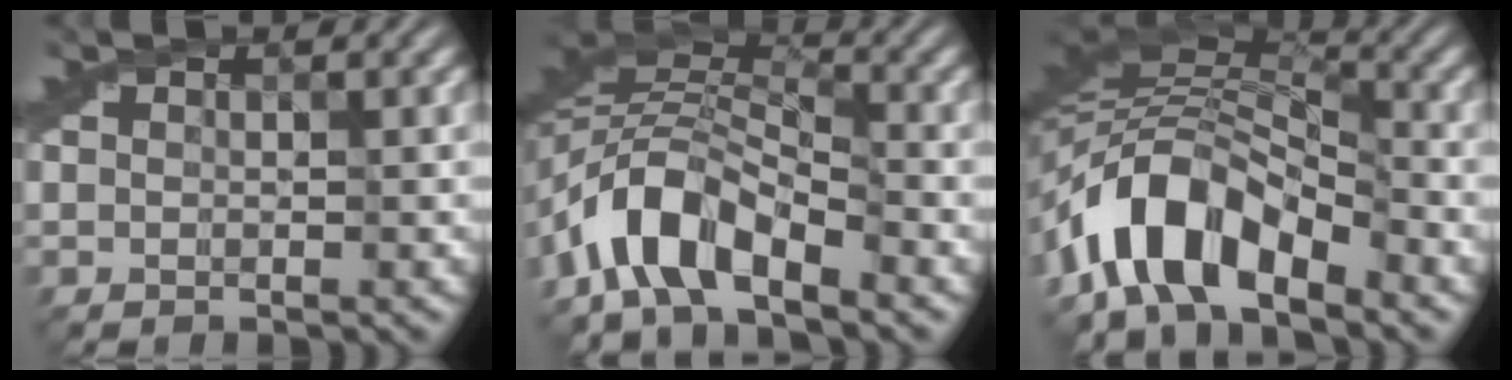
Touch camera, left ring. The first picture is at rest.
{"total": 6.9, "force": [-4.9, 2.3, 4.1], "torque": [-0.066, 0.002, -0.107]}
{"total": 9.6, "force": [-5.9, 3.8, 6.5], "torque": [-0.105, 0.013, -0.122]}